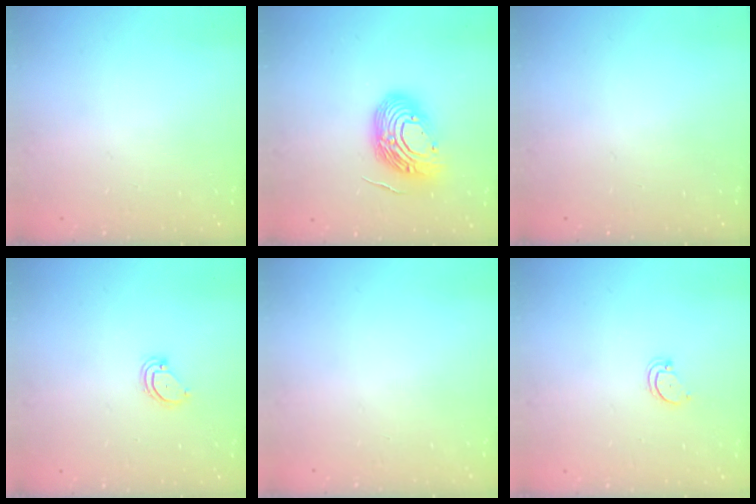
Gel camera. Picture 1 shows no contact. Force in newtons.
{"total": 15.1, "press": 15.0, "slide": 2.0}
{"total": 0.0}
{"total": 3.6, "press": 3.5, "slide": 0.3}
{"total": 0.0}
{"total": 3.5, "press": 3.4, "slide": 0.3}